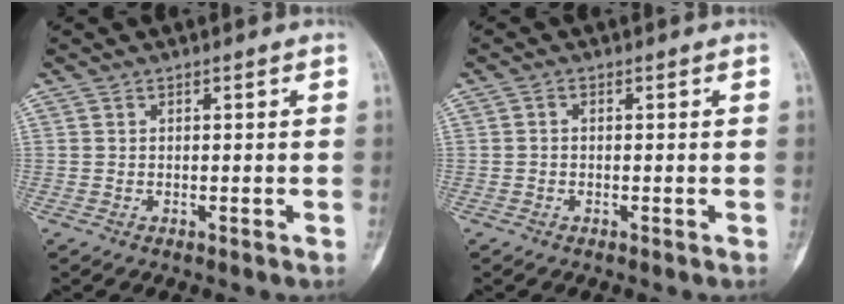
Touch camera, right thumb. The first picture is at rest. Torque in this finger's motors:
{"motor_torque": [-0.38, -0.38, 0.20, -0.13, 0.06]}